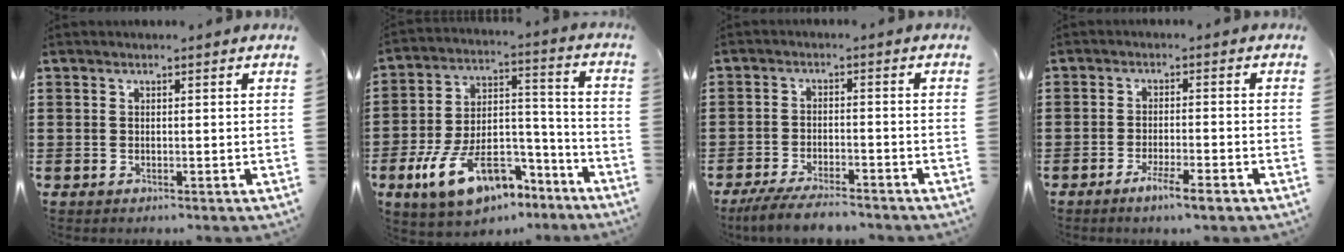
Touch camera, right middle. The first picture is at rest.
{"total": 12.9, "force": [-7.8, 6.1, 8.3], "torque": [-0.162, 0.034, -0.142]}
{"total": 4.7, "force": [-4.3, 0.4, 1.9], "torque": [-0.043, -0.007, -0.085]}
{"total": 3.7, "force": [-2.6, 0.2, 2.7], "torque": [-0.042, 0.001, -0.044]}